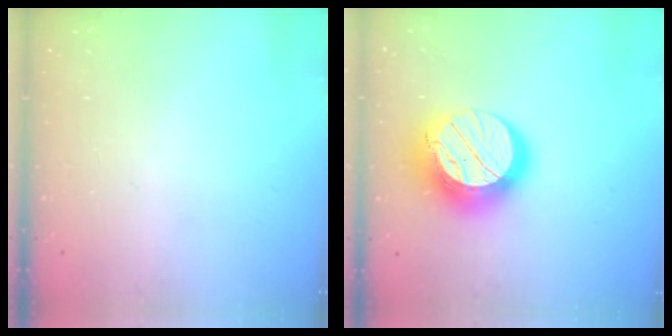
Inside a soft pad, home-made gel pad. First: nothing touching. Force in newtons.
{"total": 17.7, "press": 17.6, "slide": 1.9}